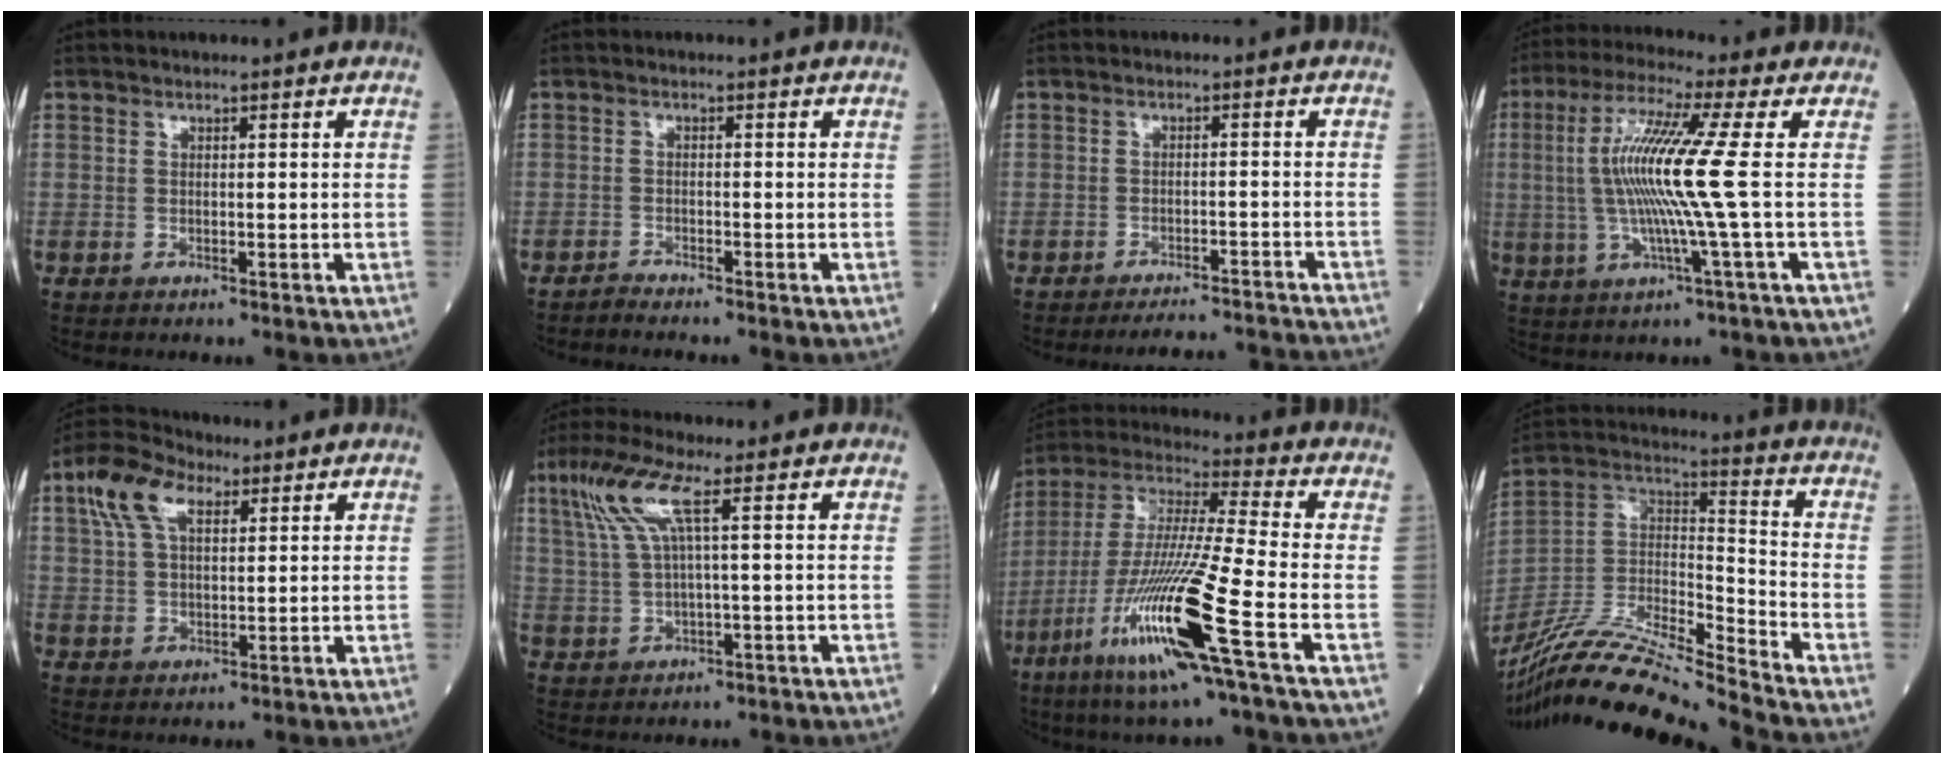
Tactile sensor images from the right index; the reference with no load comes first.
{"total": 1.4, "force": [-1.4, -0.5, 0.0], "torque": [-0.005, -0.004, -0.027]}
{"total": 8.2, "force": [-8.1, 0.5, 0.9], "torque": [-0.001, 0.006, -0.100]}
{"total": 12.3, "force": [0.4, -1.7, 12.1], "torque": [-0.252, 0.002, 0.005]}
{"total": 8.3, "force": [4.1, 4.0, 6.1], "torque": [-0.138, 0.027, 0.078]}
{"total": 7.2, "force": [3.0, 0.4, 6.5], "torque": [-0.154, 0.016, 0.066]}
{"total": 18.8, "force": [-8.0, -0.6, 17.0], "torque": [-0.370, -0.039, -0.158]}
{"total": 20.3, "force": [-18.3, -0.7, 8.7], "torque": [-0.191, -0.002, -0.340]}